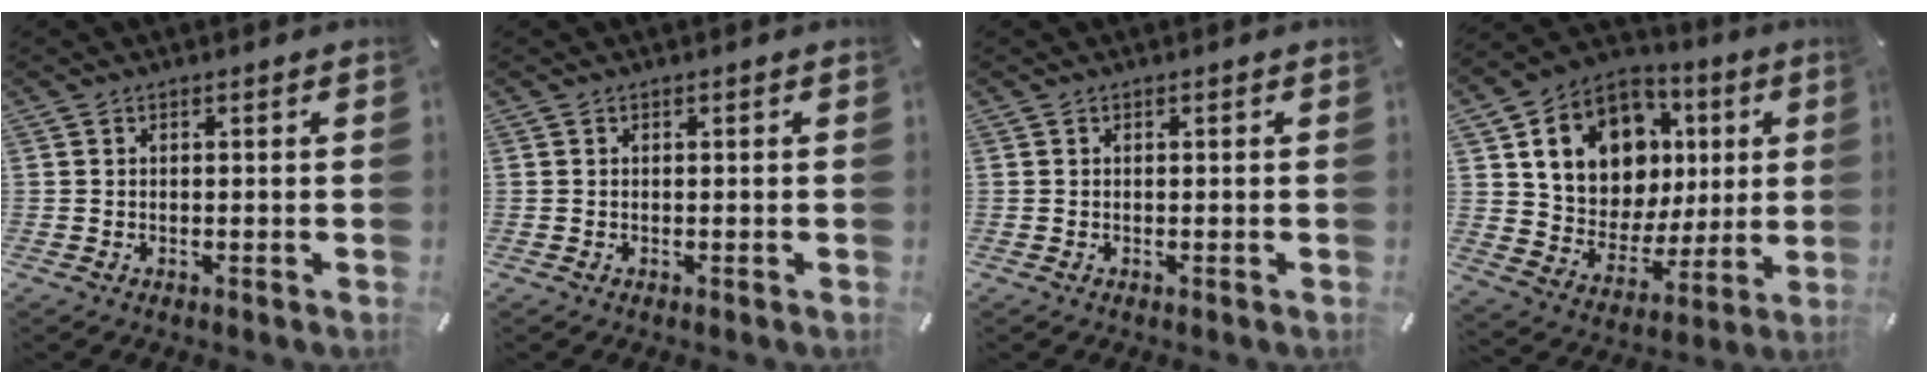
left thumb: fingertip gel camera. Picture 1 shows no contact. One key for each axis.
{"total": 0.0}
{"total": 0.0}
{"total": 16.8, "fx": 5.6, "fy": 13.2, "fz": 8.8, "tx": -0.155, "ty": -0.022, "tz": 0.110}